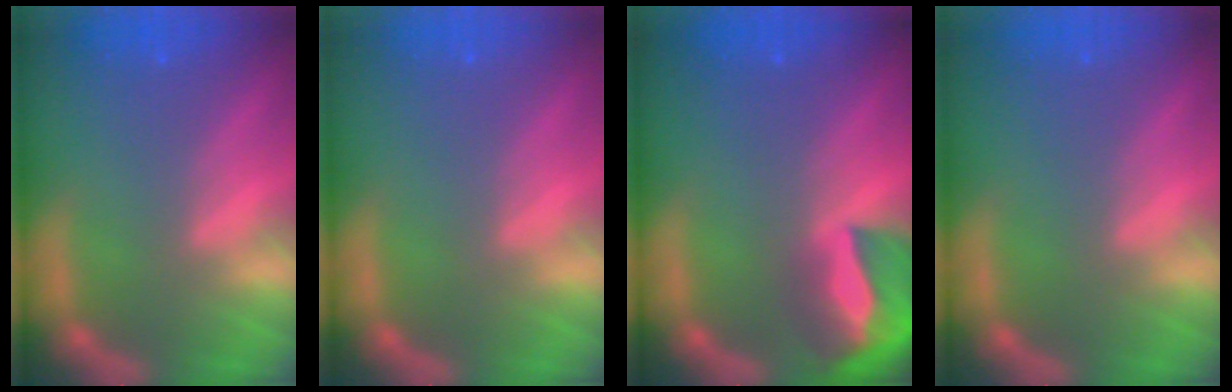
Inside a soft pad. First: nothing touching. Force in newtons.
{"total": 0.0}
{"total": 9.4}
{"total": 0.0}